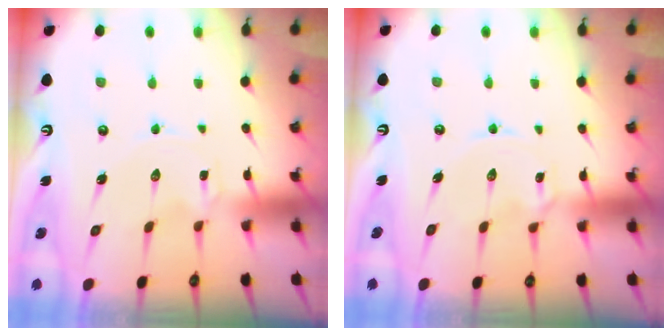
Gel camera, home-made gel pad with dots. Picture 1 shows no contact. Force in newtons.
{"total": 2.4, "press": 2.4, "slide": 0.1}